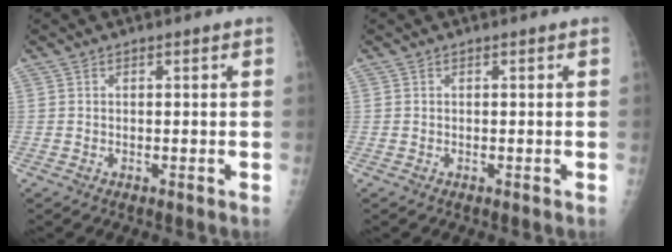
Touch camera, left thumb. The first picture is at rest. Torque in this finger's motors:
{"motor_torque": [0.02, 0.02, 0.01, -0.05, 0.00]}